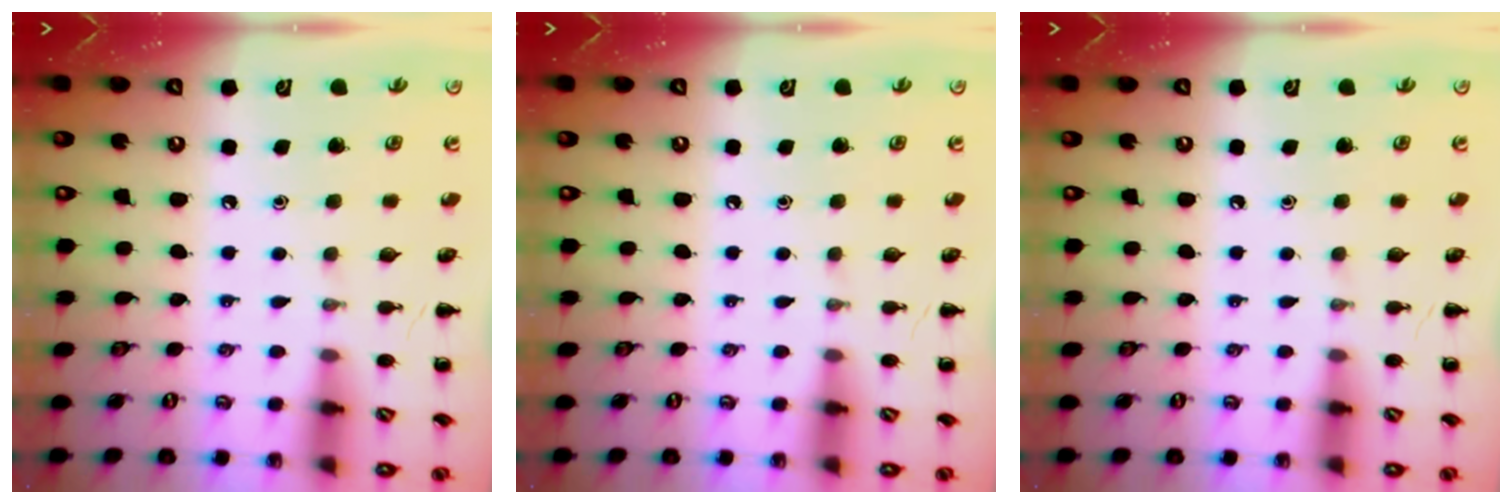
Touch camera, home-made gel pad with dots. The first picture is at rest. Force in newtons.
{"total": 0.0}
{"total": 0.0}